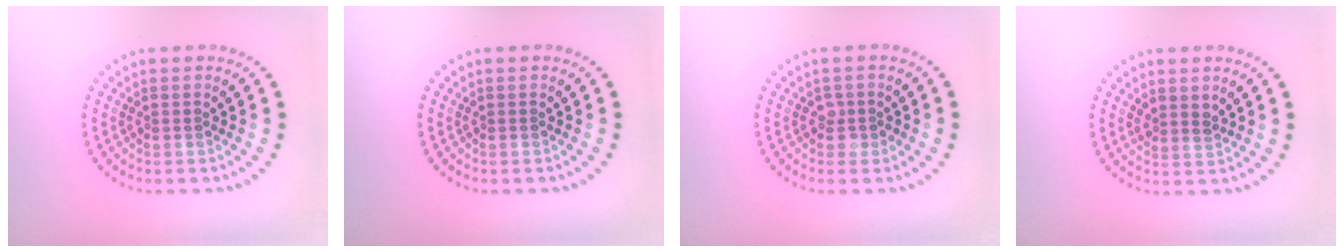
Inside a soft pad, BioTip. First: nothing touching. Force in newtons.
{"total": 0.0}
{"total": 1.2, "press": 1.1, "slide": 0.5}
{"total": 1.5, "press": 1.1, "slide": 0.9}